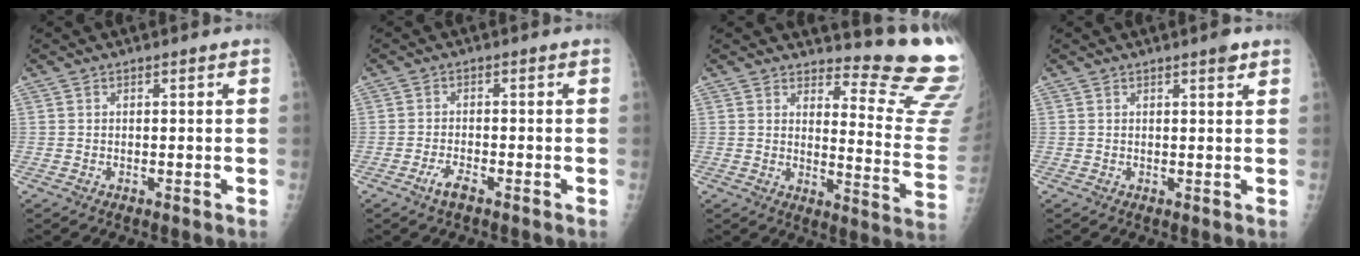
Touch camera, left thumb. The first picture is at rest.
{"total": 2.7, "force": [-1.8, 0.7, 1.9], "torque": [-0.047, 0.008, -0.035]}
{"total": 15.0, "force": [14.1, 1.3, 4.9], "torque": [-0.036, -0.188, 0.157]}
{"total": 1.8, "force": [1.3, 0.3, 1.2], "torque": [-0.015, -0.007, 0.017]}